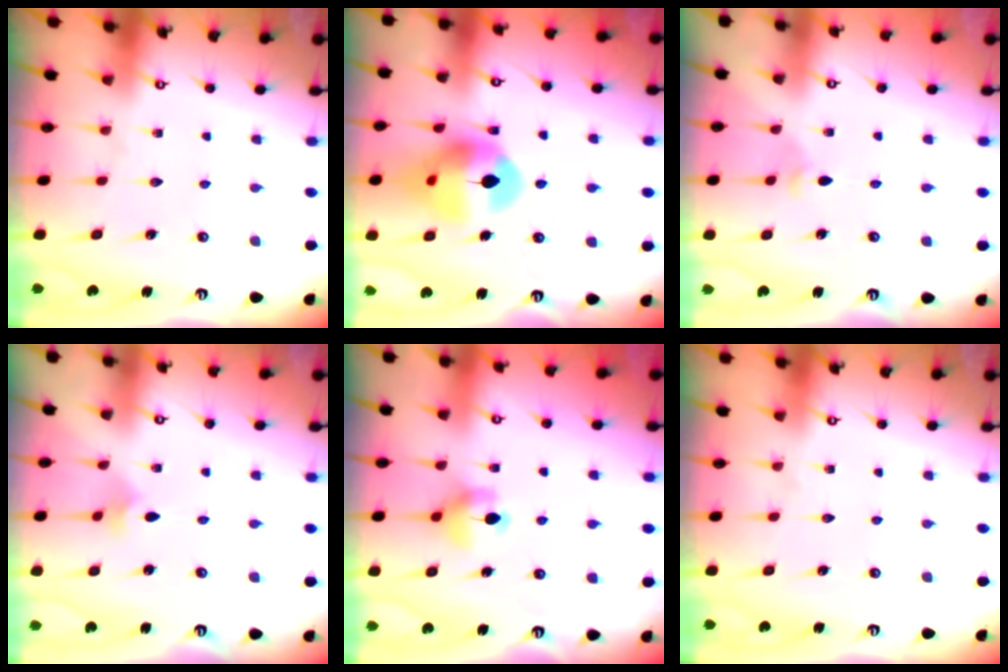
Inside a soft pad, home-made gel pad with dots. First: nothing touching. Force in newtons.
{"total": 14.0, "press": 13.9, "slide": 1.3}
{"total": 3.2, "press": 3.2, "slide": 0.5}
{"total": 2.5, "press": 2.4, "slide": 0.6}
{"total": 5.7, "press": 5.6, "slide": 0.6}
{"total": 0.0}